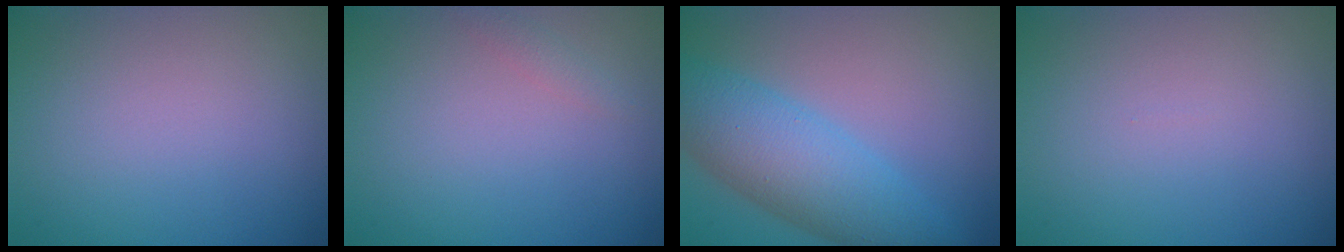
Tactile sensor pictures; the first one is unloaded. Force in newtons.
{"total": 0.9, "press": 0.9, "slide": 0.0}
{"total": 7.1, "press": 7.1, "slide": 0.1}
{"total": 0.0}